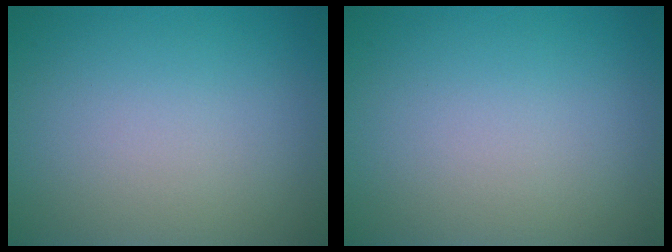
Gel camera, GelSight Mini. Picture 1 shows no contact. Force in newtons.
{"total": 0.0}